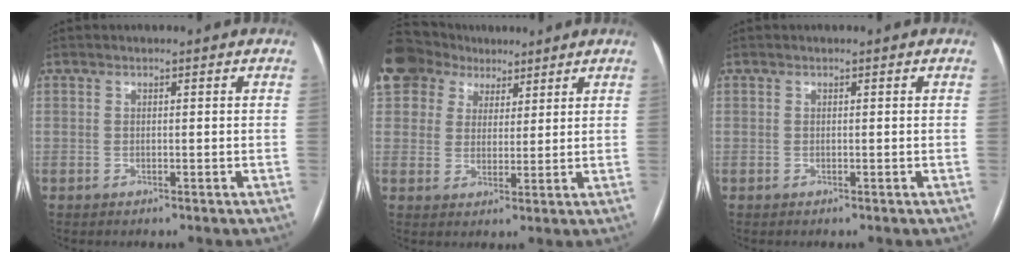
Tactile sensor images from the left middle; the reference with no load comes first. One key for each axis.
{"total": 14.9, "fx": 9.6, "fy": 10.4, "fz": 4.7, "tx": -0.140, "ty": 0.061, "tz": 0.182}
{"total": 0.0}